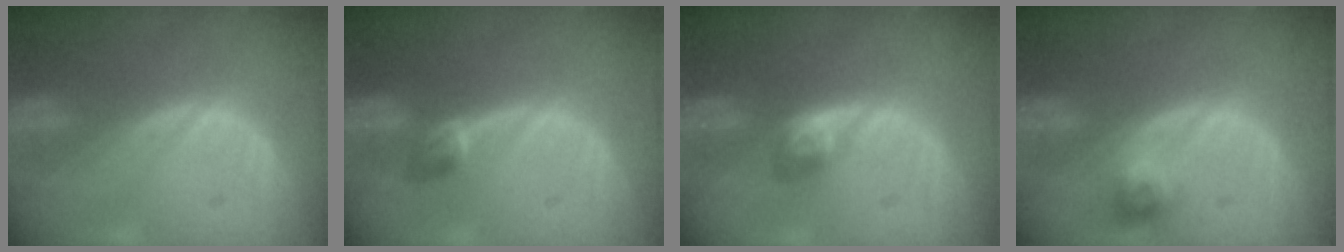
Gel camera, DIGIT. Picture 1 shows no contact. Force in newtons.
{"total": 2.7, "press": 2.5, "slide": 0.9}
{"total": 2.9, "press": 2.7, "slide": 1.1}
{"total": 2.6, "press": 2.4, "slide": 1.0}